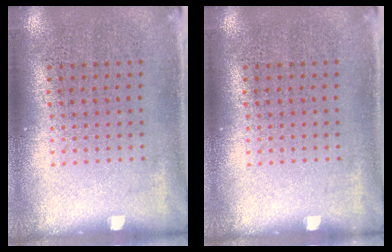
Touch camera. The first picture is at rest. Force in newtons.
{"total": 0.0}